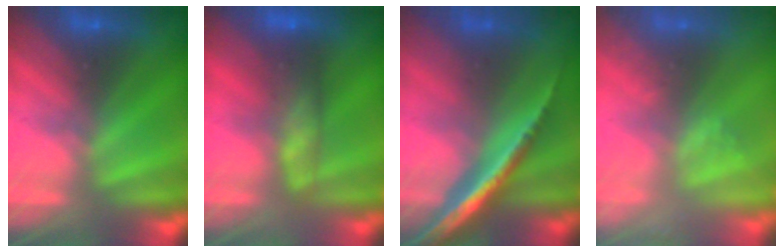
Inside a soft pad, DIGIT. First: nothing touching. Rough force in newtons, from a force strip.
{"total": 7.5}
{"total": 2.0}
{"total": 2.1}